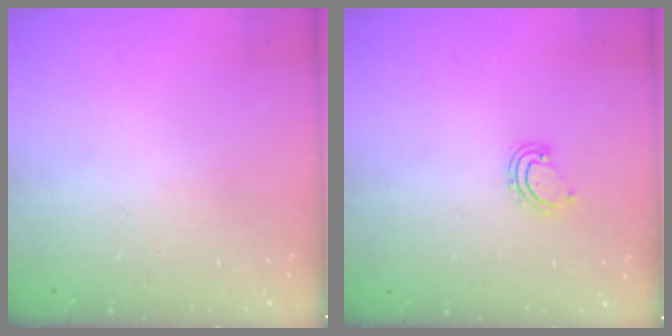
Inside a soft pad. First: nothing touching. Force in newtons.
{"total": 3.5, "press": 3.5, "slide": 0.3}